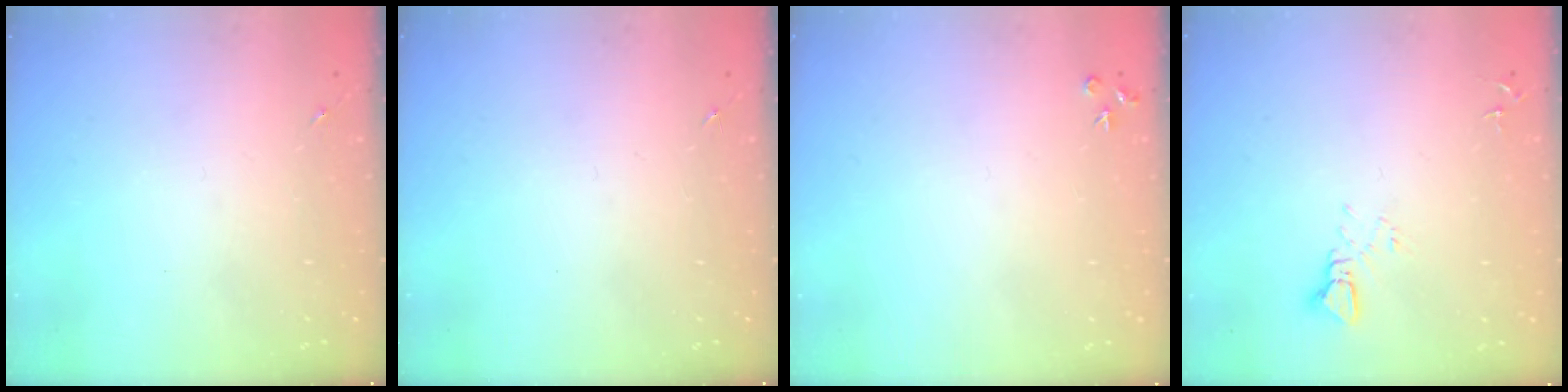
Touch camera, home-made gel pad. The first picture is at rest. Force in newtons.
{"total": 0.0}
{"total": 3.5, "press": 3.5, "slide": 0.4}
{"total": 3.6, "press": 3.6, "slide": 0.3}